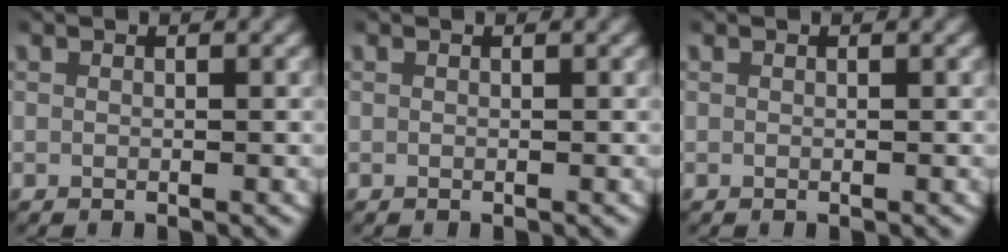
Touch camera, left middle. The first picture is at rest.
{"total": 0.0}
{"total": 0.0}